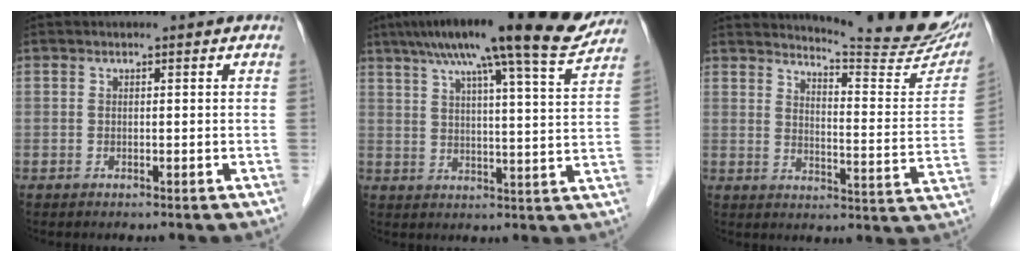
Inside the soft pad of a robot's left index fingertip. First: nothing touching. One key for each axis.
{"total": 19.9, "fx": 16.0, "fy": 0.6, "fz": 11.8, "tx": -0.186, "ty": 0.012, "tz": 0.213}
{"total": 18.4, "fx": 17.2, "fy": 0.5, "fz": 6.4, "tx": -0.093, "ty": -0.096, "tz": 0.204}